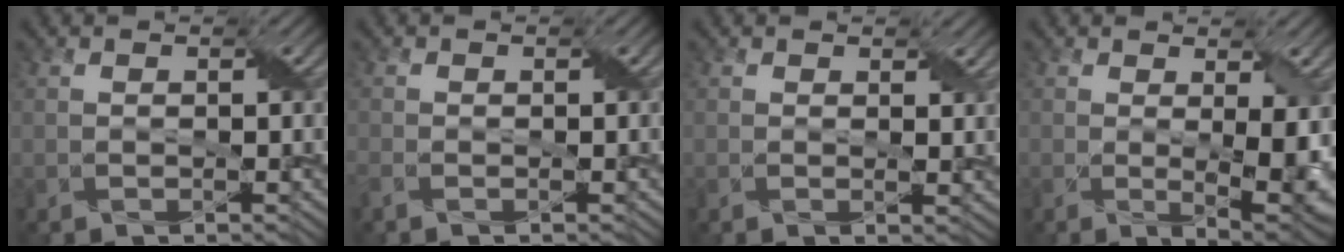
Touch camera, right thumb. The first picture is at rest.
{"total": 1.4, "force": [-0.9, 0.6, 0.8], "torque": [-0.025, -0.003, -0.022]}
{"total": 1.7, "force": [1.0, 0.7, 1.3], "torque": [-0.024, -0.004, 0.017]}
{"total": 6.3, "force": [0.0, 2.2, 5.9], "torque": [-0.098, -0.018, 0.012]}